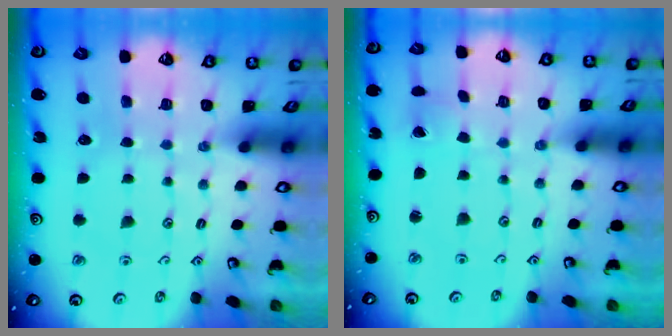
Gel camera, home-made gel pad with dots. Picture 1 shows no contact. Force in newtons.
{"total": 1.0, "press": 0.9, "slide": 0.4}